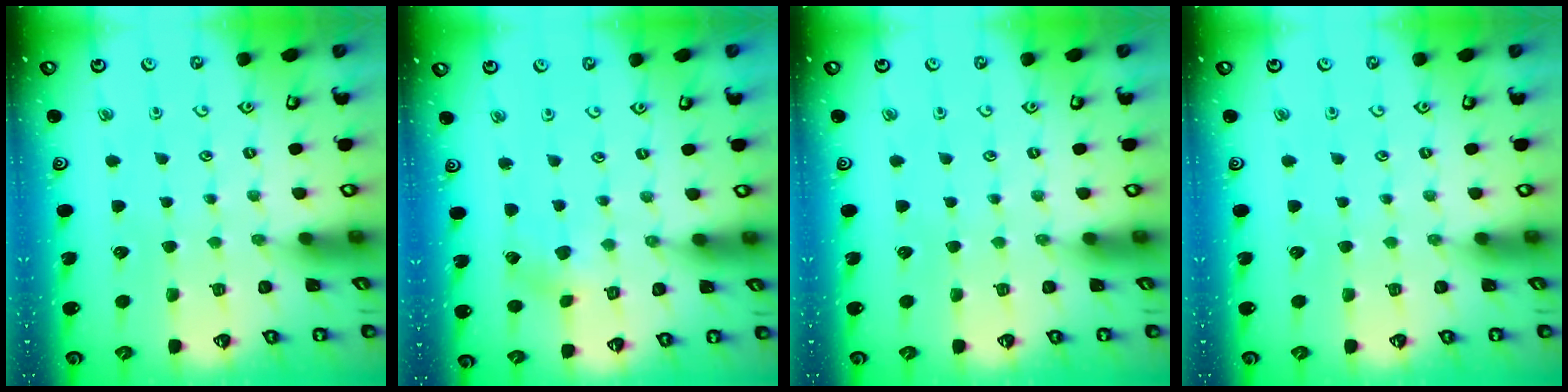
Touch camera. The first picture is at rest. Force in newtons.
{"total": 2.7, "press": 2.6, "slide": 0.6}
{"total": 0.0}
{"total": 0.0}